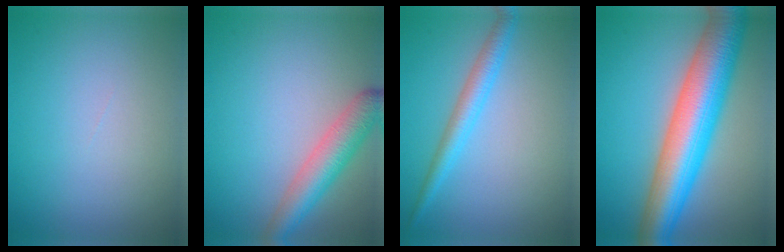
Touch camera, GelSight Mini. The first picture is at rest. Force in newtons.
{"total": 4.4, "press": 4.4, "slide": 0.2}
{"total": 2.7, "press": 2.7, "slide": 0.2}
{"total": 10.9, "press": 10.9, "slide": 0.4}